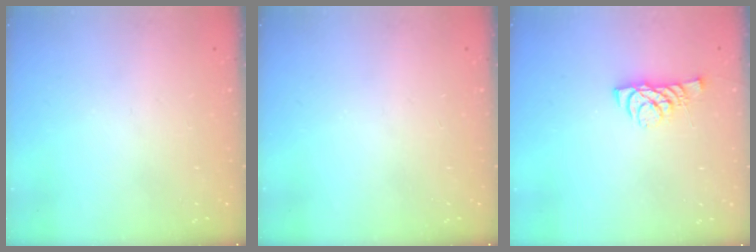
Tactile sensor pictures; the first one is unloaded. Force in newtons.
{"total": 0.0}
{"total": 5.3, "press": 5.2, "slide": 0.9}